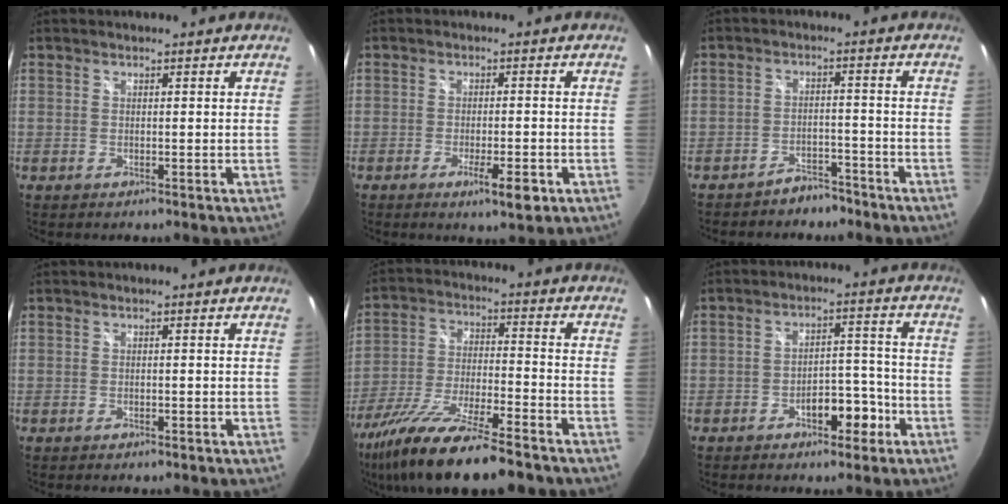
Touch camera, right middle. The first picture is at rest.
{"total": 5.1, "force": [-2.6, 1.0, 4.3], "torque": [-0.081, -0.014, -0.039]}
{"total": 4.6, "force": [-4.1, 2.0, 0.7], "torque": [-0.022, 0.014, -0.058]}
{"total": 0.8, "force": [-0.7, 0.3, 0.4], "torque": [-0.009, -0.003, -0.012]}
{"total": 19.4, "force": [-14.8, 3.3, 12.1], "torque": [-0.239, -0.049, -0.259]}
{"total": 6.4, "force": [-3.8, 3.3, 3.9], "torque": [-0.059, 0.016, -0.046]}